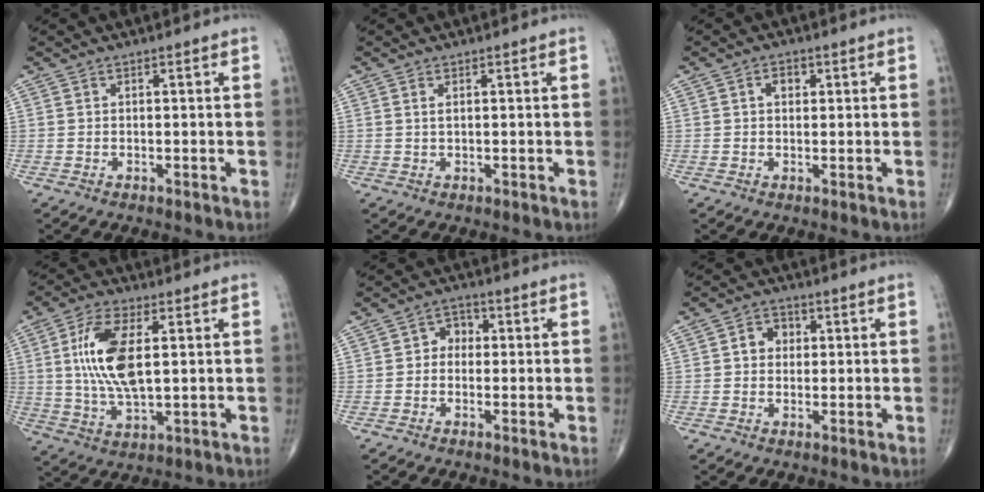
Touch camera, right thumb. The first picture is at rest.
{"total": 0.9, "force": [0.4, 0.3, 0.7], "torque": [-0.016, 0.003, 0.007]}
{"total": 2.4, "force": [0.7, 1.7, 1.5], "torque": [-0.014, 0.003, 0.007]}
{"total": 12.6, "force": [2.2, 5.4, 11.2], "torque": [-0.223, -0.009, 0.044]}
{"total": 3.5, "force": [-0.2, 3.0, 1.9], "torque": [-0.005, 0.016, -0.015]}
{"total": 3.8, "force": [0.3, 3.2, 1.9], "torque": [-0.010, 0.013, -0.004]}